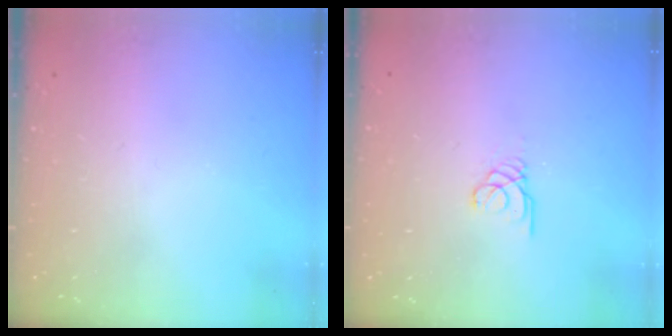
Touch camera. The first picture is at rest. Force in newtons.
{"total": 1.7, "press": 1.7, "slide": 0.2}